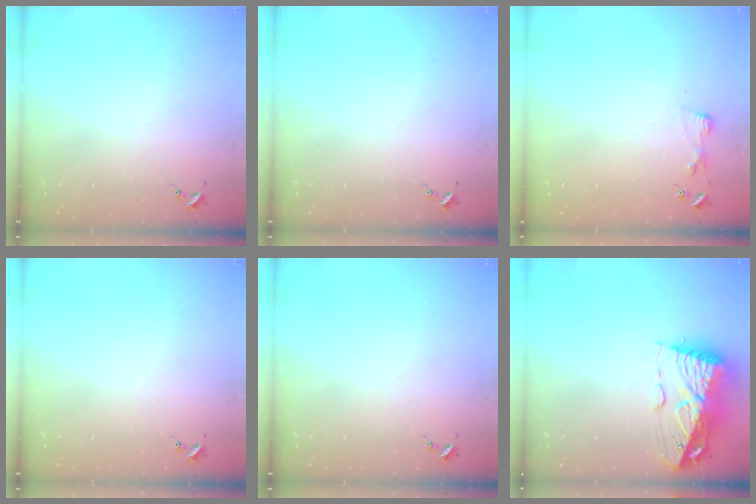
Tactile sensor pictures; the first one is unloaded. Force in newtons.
{"total": 0.0}
{"total": 3.1, "press": 3.1, "slide": 0.4}
{"total": 0.0}
{"total": 0.0}
{"total": 12.6, "press": 12.5, "slide": 1.4}